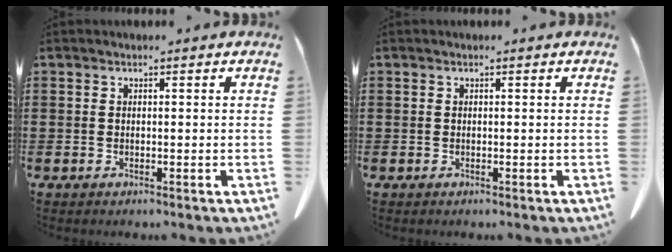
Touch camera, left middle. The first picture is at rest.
{"total": 0.0}